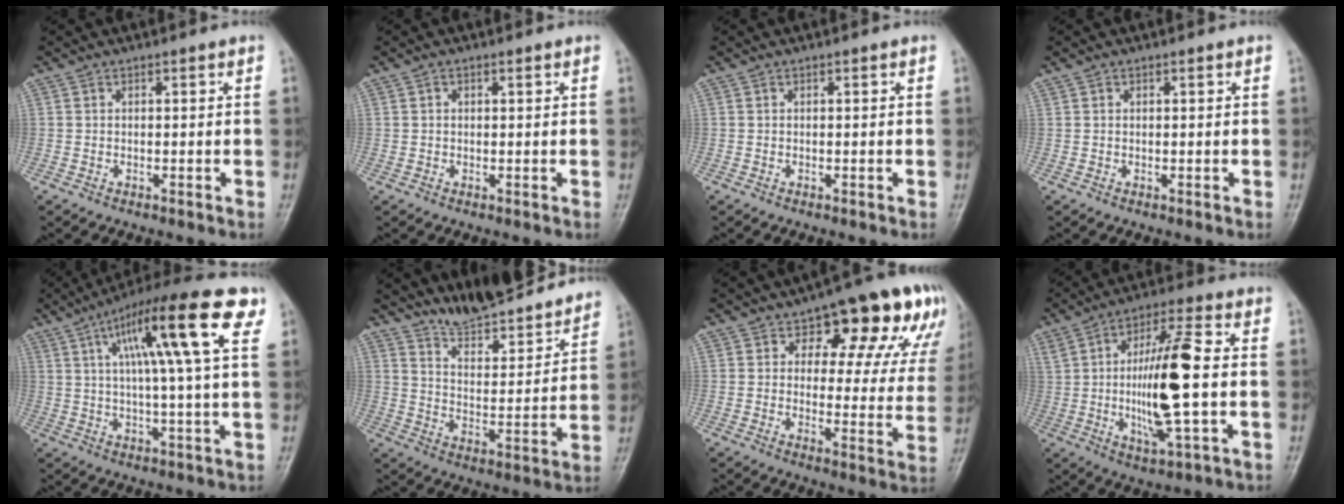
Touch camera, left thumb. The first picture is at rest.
{"total": 0.9, "force": [0.4, 0.7, 0.5], "torque": [-0.001, 0.001, 0.007]}
{"total": 0.0}
{"total": 0.0}
{"total": 17.8, "force": [6.8, 2.7, 16.2], "torque": [-0.252, 0.009, 0.097]}
{"total": 14.6, "force": [13.7, 2.2, 4.5], "torque": [-0.047, -0.088, 0.218]}
{"total": 18.4, "force": [10.1, 9.0, 12.4], "torque": [-0.100, -0.021, 0.124]}
{"total": 15.3, "force": [0.0, 3.6, 14.9], "torque": [-0.281, 0.004, 0.001]}